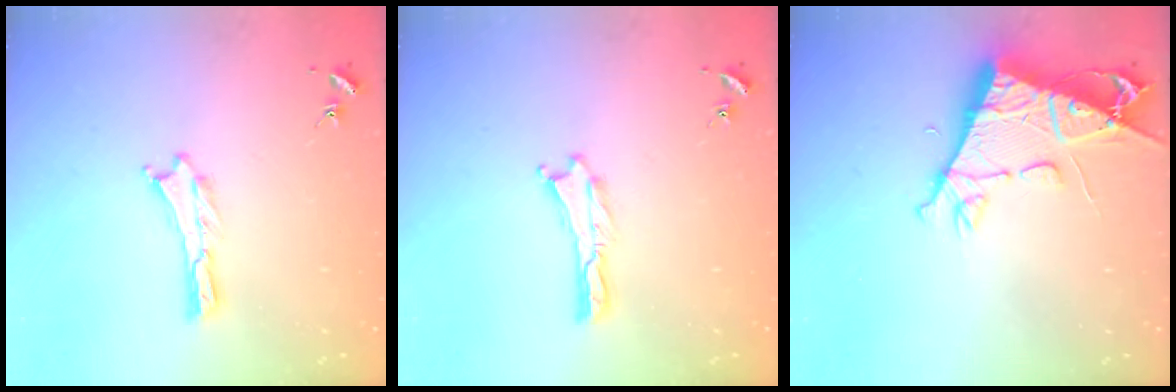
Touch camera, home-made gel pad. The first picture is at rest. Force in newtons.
{"total": 0.0}
{"total": 9.7, "press": 9.6, "slide": 1.4}